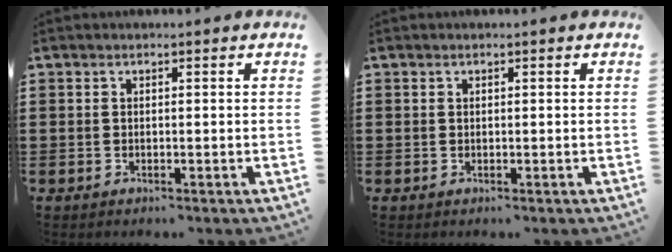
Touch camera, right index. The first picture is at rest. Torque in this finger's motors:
{"motor_torque": [0.31, 0.28, 0.01, -0.01]}